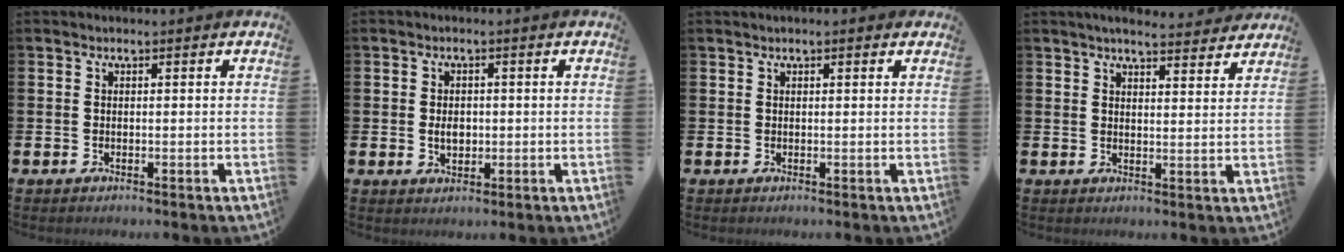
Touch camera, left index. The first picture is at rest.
{"total": 2.6, "force": [0.0, 1.8, 1.8], "torque": [-0.017, -0.001, -0.006]}
{"total": 0.6, "force": [0.4, 0.0, 0.5], "torque": [-0.009, 0.002, 0.007]}
{"total": 4.5, "force": [4.3, 0.3, 1.1], "torque": [-0.022, -0.024, 0.076]}